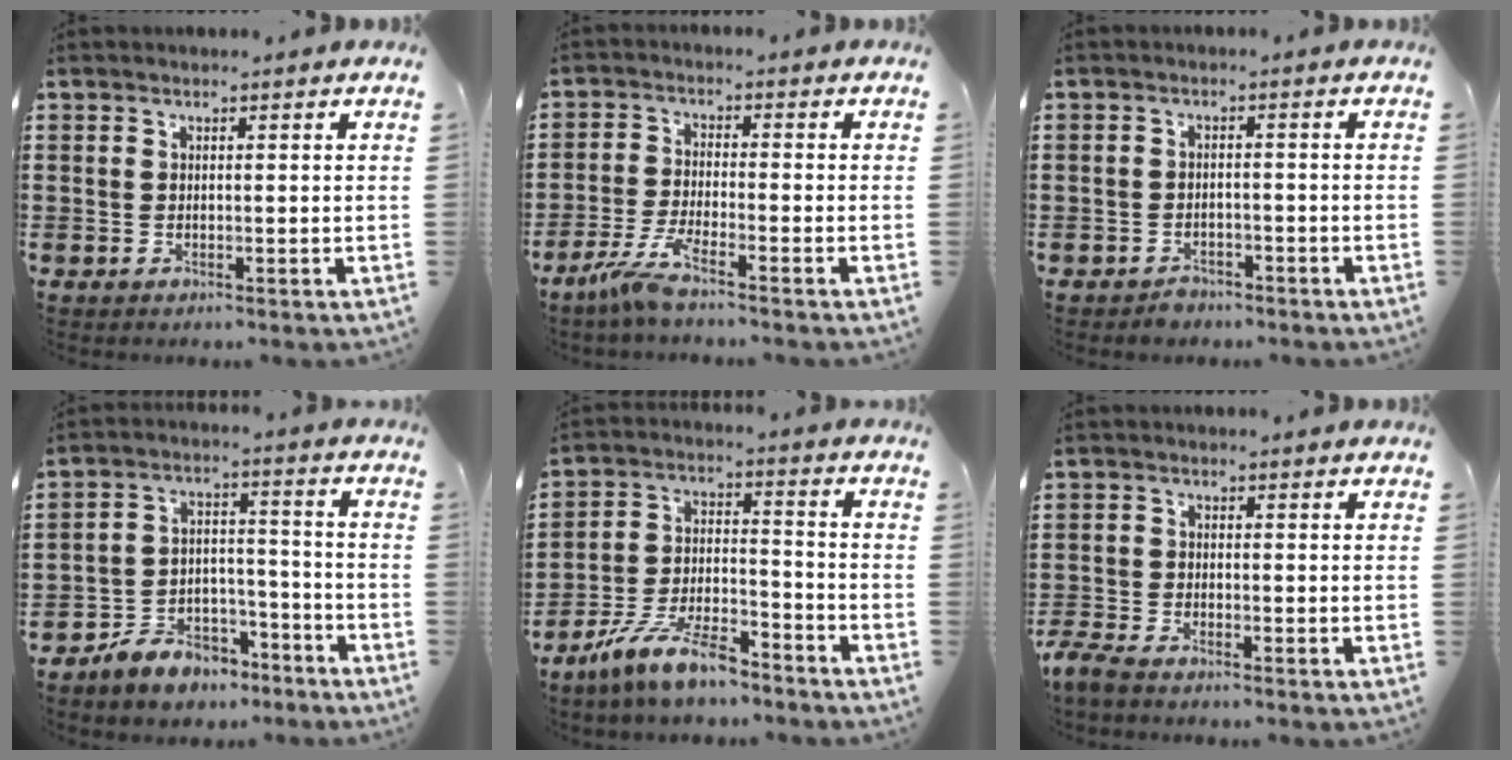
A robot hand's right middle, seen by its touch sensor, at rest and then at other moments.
{"total": 4.7, "force": [-3.6, -0.1, 2.9], "torque": [-0.077, -0.018, -0.073]}
{"total": 1.7, "force": [-1.6, 0.6, 0.1], "torque": [-0.008, 0.000, -0.034]}
{"total": 6.0, "force": [-5.4, 2.4, 0.7], "torque": [-0.015, 0.021, -0.106]}
{"total": 10.0, "force": [-8.1, 1.8, 5.6], "torque": [-0.120, 0.009, -0.158]}
{"total": 2.8, "force": [-2.6, 0.4, 1.0], "torque": [-0.040, -0.005, -0.059]}